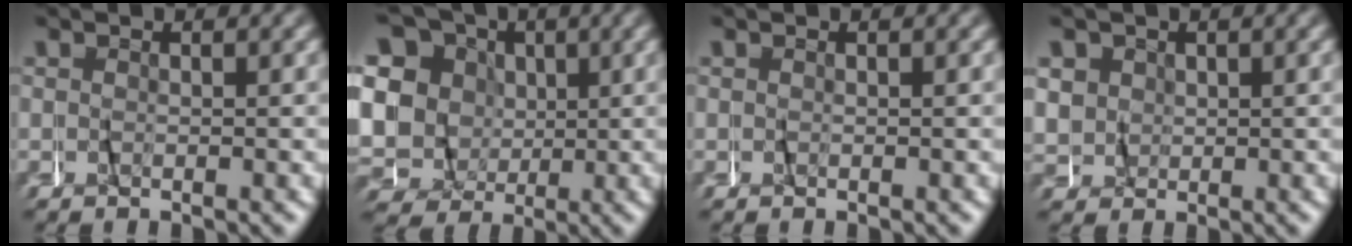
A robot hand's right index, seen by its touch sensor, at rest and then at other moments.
{"total": 16.6, "force": [1.7, 14.5, 7.7], "torque": [-0.190, -0.012, 0.014]}
{"total": 0.0}
{"total": 4.5, "force": [1.2, 4.0, 1.7], "torque": [-0.052, -0.005, 0.025]}